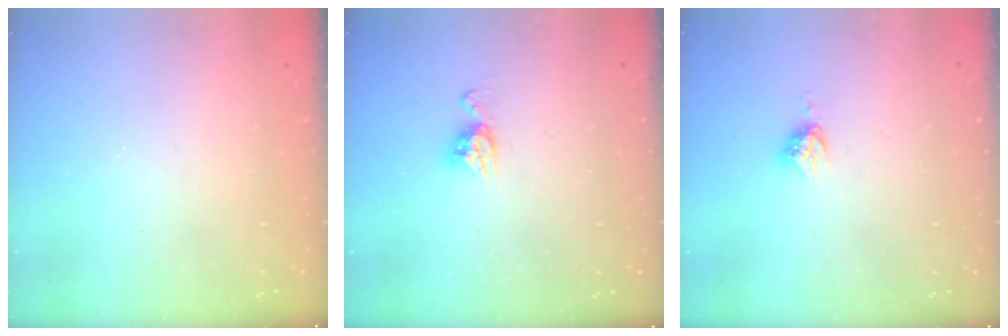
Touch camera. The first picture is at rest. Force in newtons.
{"total": 6.0, "press": 6.0, "slide": 0.4}
{"total": 4.9, "press": 4.8, "slide": 0.4}